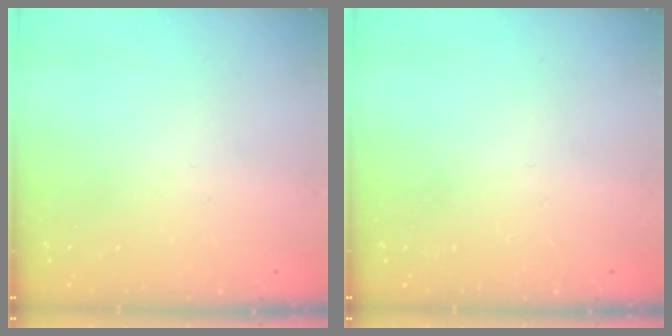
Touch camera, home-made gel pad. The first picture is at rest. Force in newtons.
{"total": 0.0}